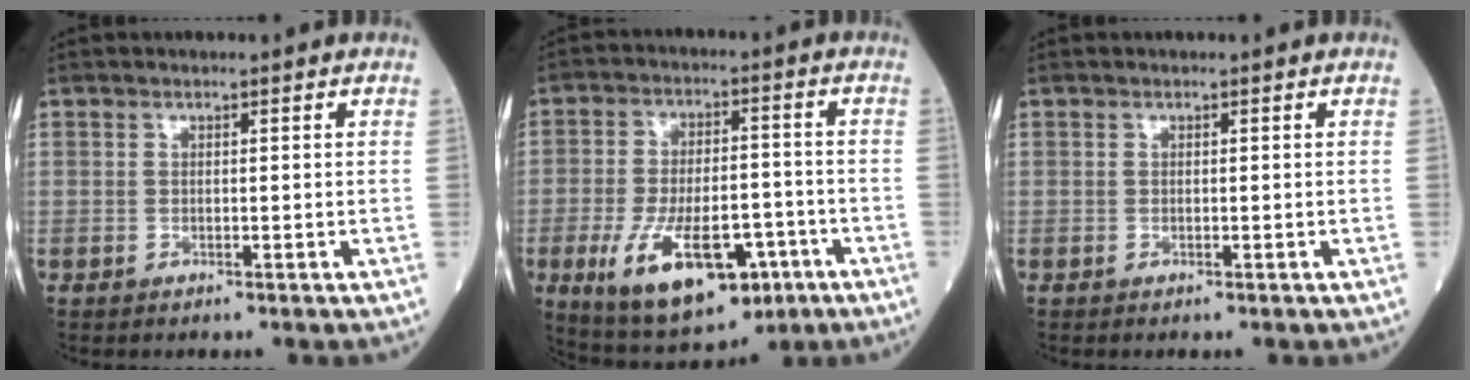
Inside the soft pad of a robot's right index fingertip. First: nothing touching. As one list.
[{"total": 15.8, "force": [-6.8, 7.0, 12.4], "torque": [-0.218, -0.007, -0.098]}, {"total": 0.0}]